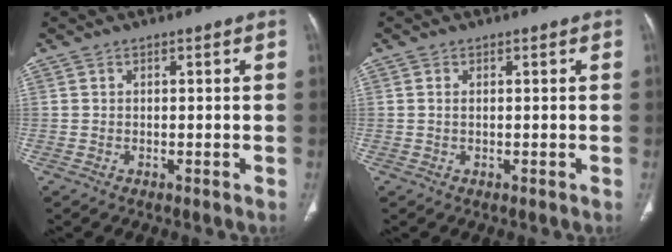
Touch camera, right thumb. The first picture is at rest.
{"total": 0.7, "force": [0.1, 0.4, 0.6], "torque": [-0.015, 0.003, 0.002]}